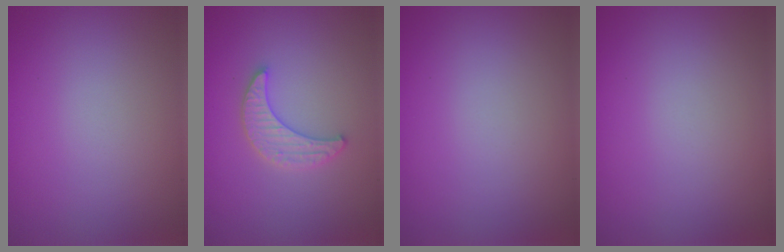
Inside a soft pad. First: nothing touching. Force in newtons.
{"total": 2.9, "press": 2.9, "slide": 0.7}
{"total": 0.0}
{"total": 0.0}